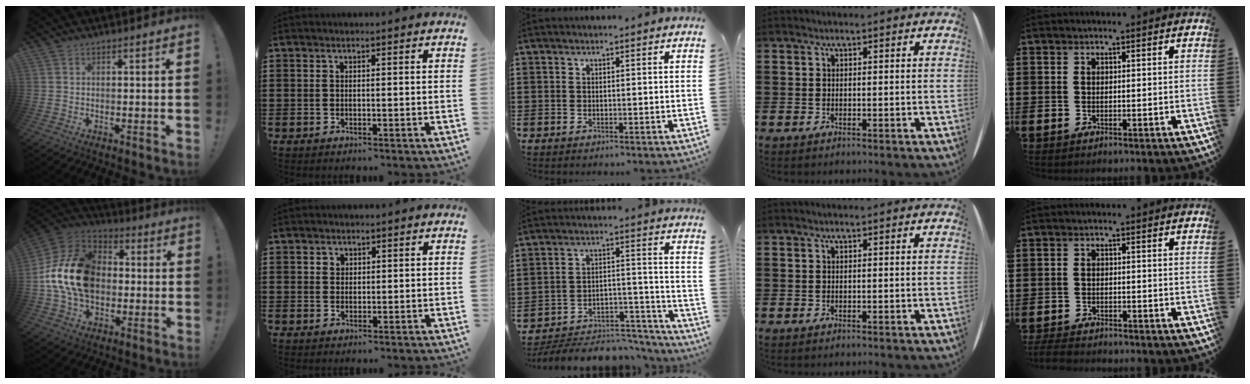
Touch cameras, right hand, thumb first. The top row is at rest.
{"thumb": {"total": 20.1, "force": [-0.1, 14.6, 13.8], "torque": [-0.244, 0.028, 0.011]}, "index": {"total": 1.2, "force": [0.7, 1.0, 0.2], "torque": [-0.006, 0.004, 0.014]}, "middle": {"total": 5.8, "force": [-5.5, 1.3, 1.6], "torque": [-0.023, 0.014, -0.106]}, "little": {"total": 2.3, "force": [-2.3, 0.2, 0.4], "torque": [-0.008, 0.005, -0.049]}}